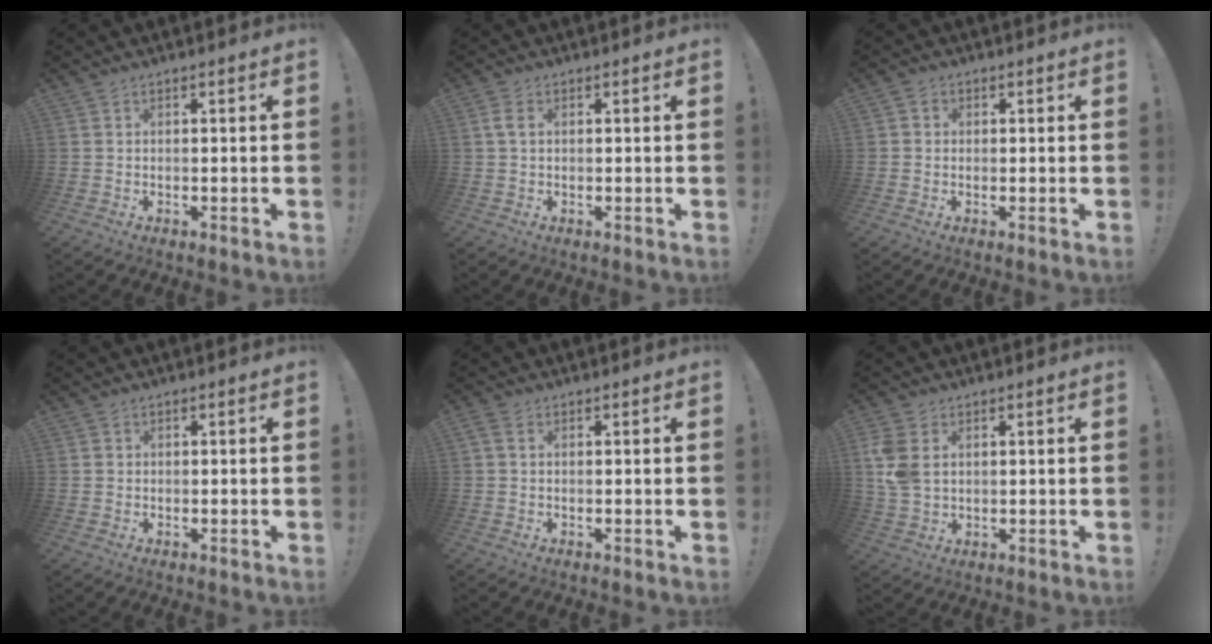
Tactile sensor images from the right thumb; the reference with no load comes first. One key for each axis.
{"total": 2.9, "fx": 0.9, "fy": 1.7, "fz": 2.1, "tx": -0.037, "ty": 0.004, "tz": 0.015}
{"total": 1.9, "fx": -0.2, "fy": 1.8, "fz": 0.6, "tx": -0.005, "ty": 0.003, "tz": -0.004}
{"total": 0.9, "fx": 0.2, "fy": 0.9, "fz": -0.1, "tx": -0.007, "ty": 0.005, "tz": 0.005}
{"total": 2.0, "fx": 0.7, "fy": 1.2, "fz": 1.5, "tx": -0.023, "ty": 0.001, "tz": 0.012}
{"total": 7.9, "fx": 2.3, "fy": 5.7, "fz": 4.9, "tx": -0.107, "ty": 0.000, "tz": 0.047}